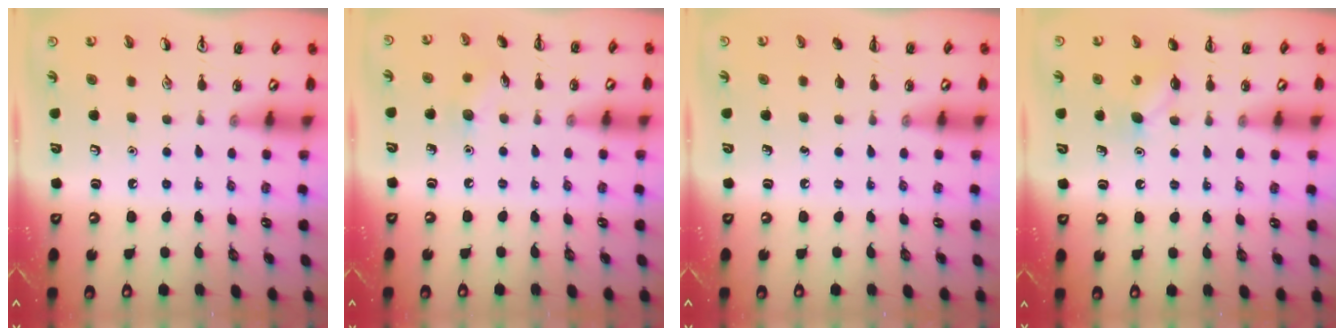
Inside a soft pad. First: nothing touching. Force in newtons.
{"total": 6.9, "press": 6.6, "slide": 1.7}
{"total": 0.0}
{"total": 6.4, "press": 6.2, "slide": 1.5}